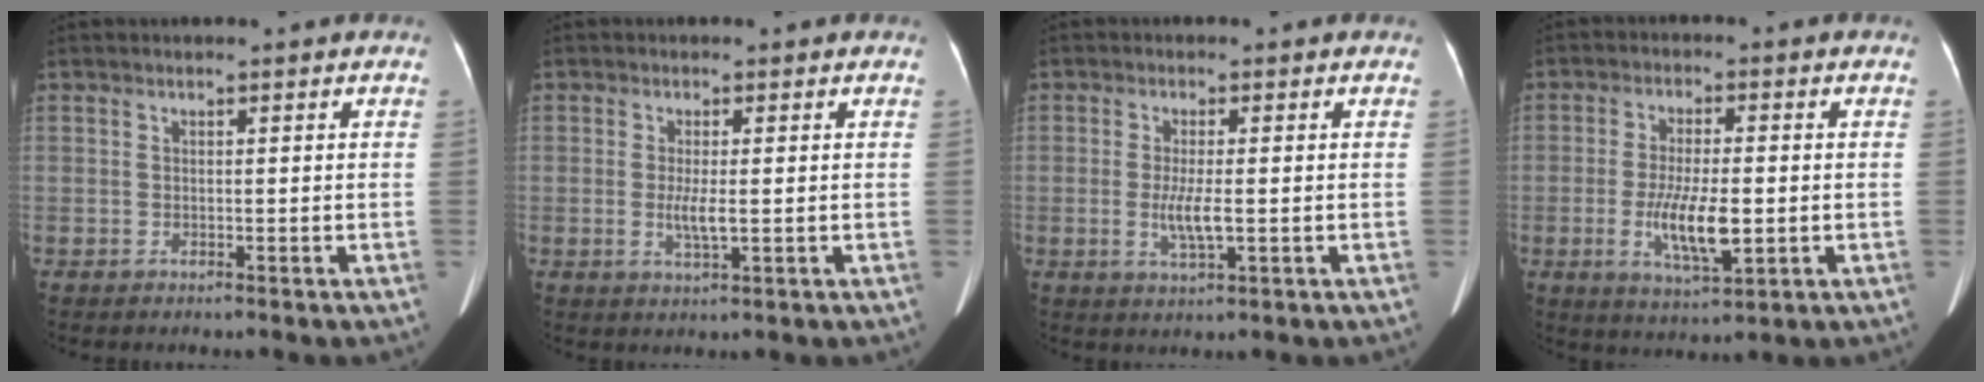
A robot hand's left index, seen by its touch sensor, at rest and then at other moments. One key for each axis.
{"total": 3.0, "fx": -0.3, "fy": 0.5, "fz": 2.9, "tx": -0.061, "ty": -0.006, "tz": -0.003}
{"total": 4.0, "fx": -0.6, "fy": 0.7, "fz": 3.9, "tx": -0.082, "ty": -0.007, "tz": -0.009}
{"total": 8.4, "fx": -1.7, "fy": 2.2, "fz": 7.9, "tx": -0.153, "ty": -0.012, "tz": -0.026}